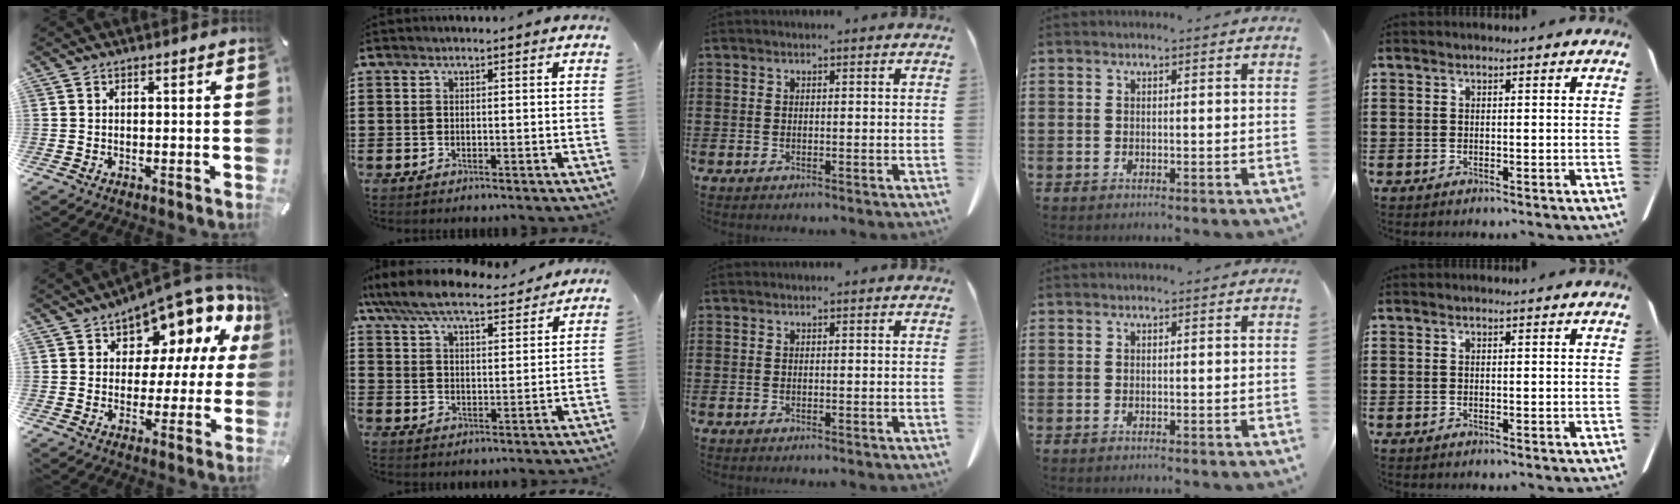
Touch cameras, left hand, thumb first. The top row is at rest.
{"thumb": {"total": 11.5, "force": [9.0, 5.4, 4.6], "torque": [-0.064, -0.095, 0.152]}, "index": {"total": 8.2, "force": [7.3, 1.7, 3.3], "torque": [-0.092, -0.031, 0.132]}}